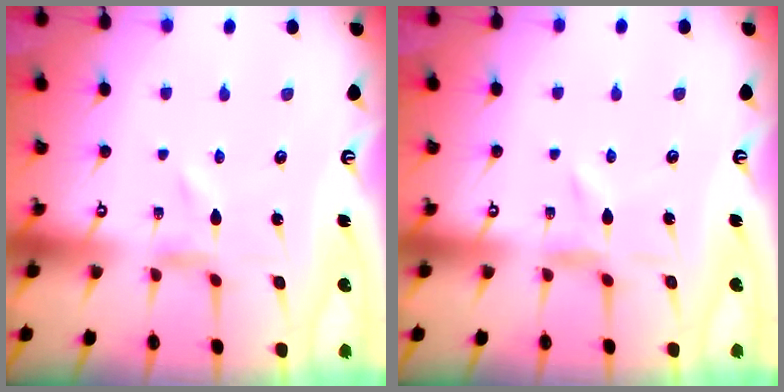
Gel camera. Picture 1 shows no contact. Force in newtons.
{"total": 1.1, "press": 1.1, "slide": 0.2}